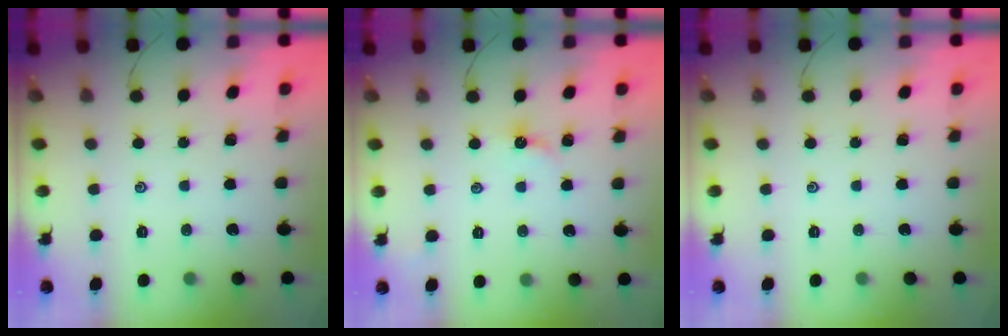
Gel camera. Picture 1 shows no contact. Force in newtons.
{"total": 3.5, "press": 3.5, "slide": 0.4}
{"total": 0.0}